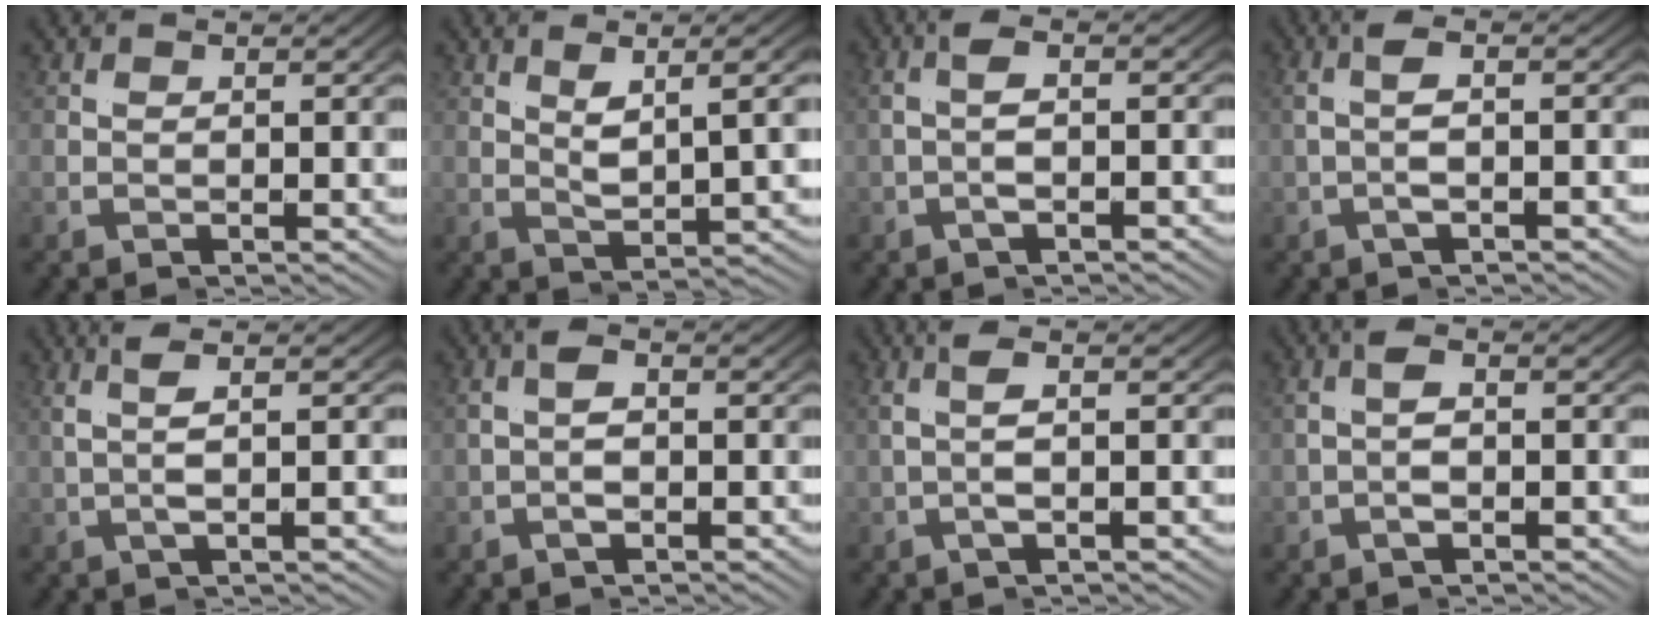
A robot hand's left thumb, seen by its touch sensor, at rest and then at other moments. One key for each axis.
{"total": 3.5, "fx": 1.1, "fy": -3.1, "fz": 1.3, "tx": -0.020, "ty": 0.025, "tz": 0.012}
{"total": 2.3, "fx": -0.9, "fy": -0.1, "fz": 2.1, "tx": -0.041, "ty": 0.008, "tz": -0.027}
{"total": 2.3, "fx": -0.9, "fy": -0.4, "fz": 2.1, "tx": -0.041, "ty": 0.009, "tz": -0.027}
{"total": 3.3, "fx": -0.6, "fy": -2.5, "fz": 2.1, "tx": -0.033, "ty": 0.026, "tz": -0.023}
{"total": 2.4, "fx": -1.1, "fy": 1.3, "fz": 1.7, "tx": -0.032, "ty": 0.001, "tz": -0.029}
{"total": 2.5, "fx": -0.8, "fy": -0.9, "fz": 2.2, "tx": -0.042, "ty": 0.013, "tz": -0.025}
{"total": 2.4, "fx": -1.1, "fy": 1.0, "fz": 1.8, "tx": -0.035, "ty": 0.003, "tz": -0.031}